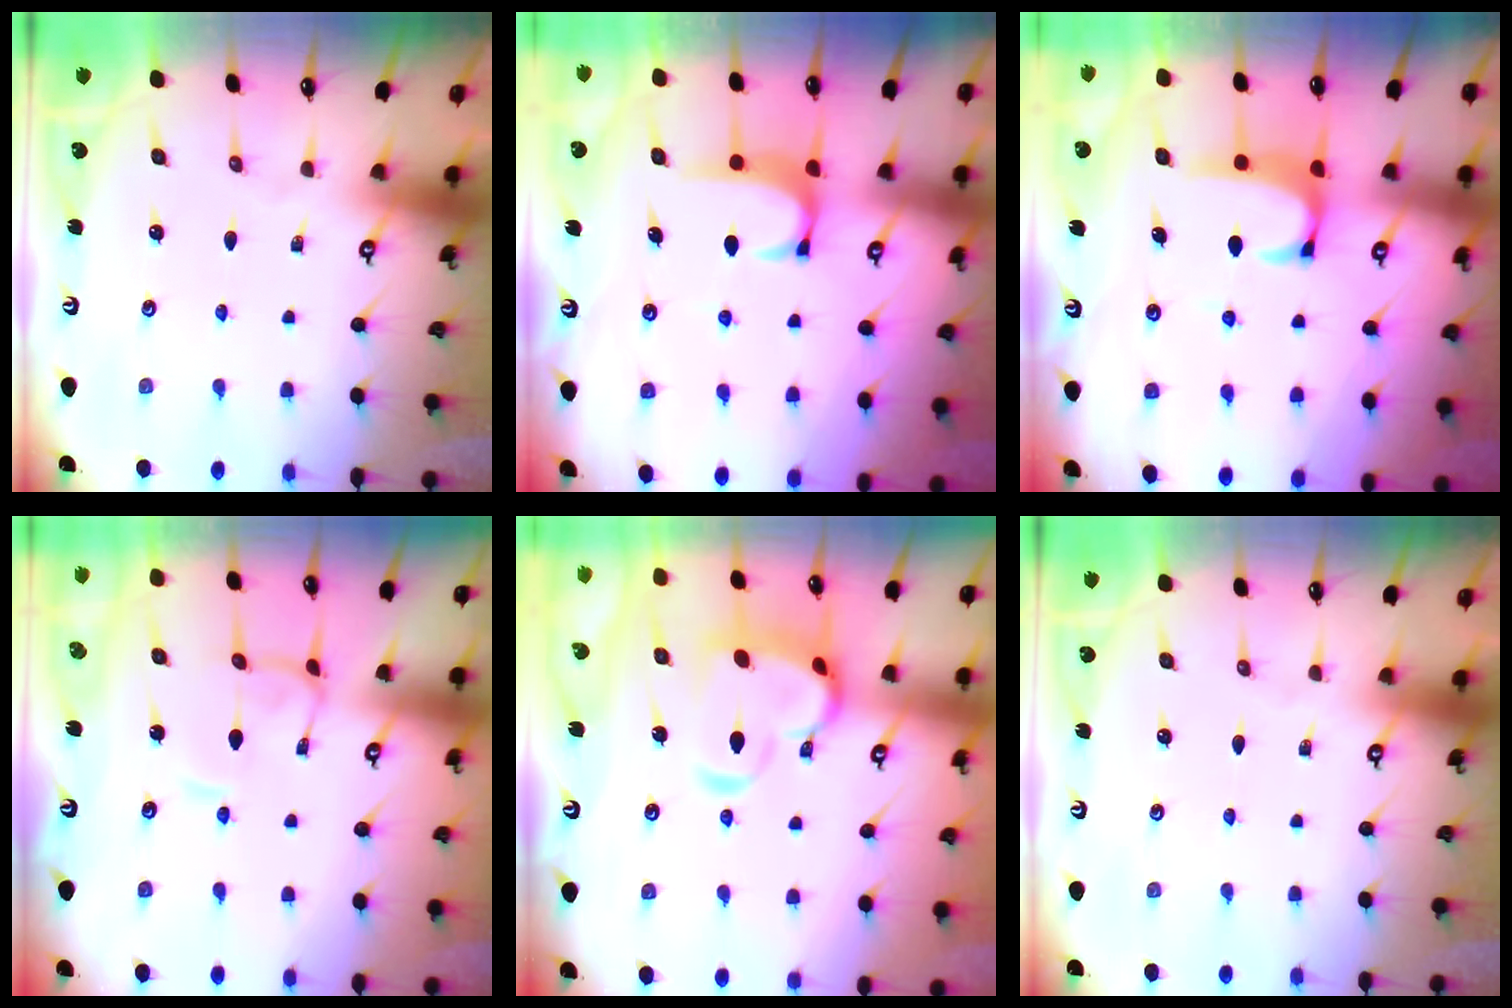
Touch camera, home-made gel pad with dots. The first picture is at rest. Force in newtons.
{"total": 1.9, "press": 1.8, "slide": 0.5}
{"total": 2.0, "press": 2.0, "slide": 0.3}
{"total": 1.3, "press": 1.2, "slide": 0.5}
{"total": 7.8, "press": 7.7, "slide": 1.3}
{"total": 0.0}